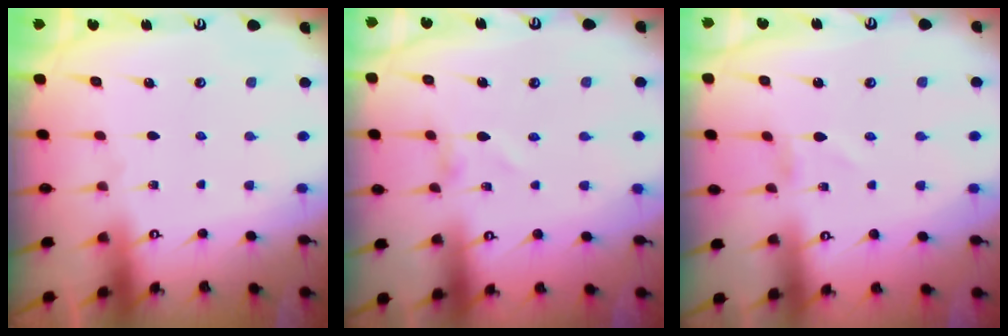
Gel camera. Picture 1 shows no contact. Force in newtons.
{"total": 0.9, "press": 0.9, "slide": 0.1}
{"total": 1.3, "press": 1.2, "slide": 0.1}